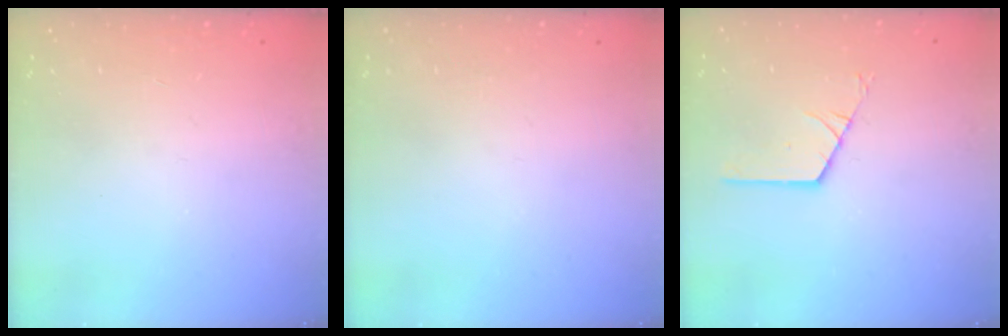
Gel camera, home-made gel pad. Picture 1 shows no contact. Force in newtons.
{"total": 0.0}
{"total": 1.8, "press": 1.7, "slide": 0.3}